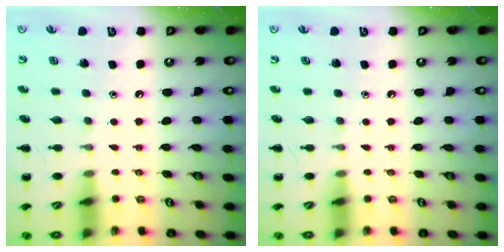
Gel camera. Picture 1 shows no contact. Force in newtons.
{"total": 0.0}